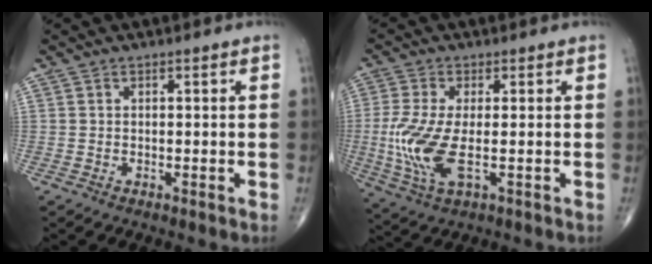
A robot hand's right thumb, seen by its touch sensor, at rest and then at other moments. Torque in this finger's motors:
{"motor_torque": [0.32, 0.30, 0.58, 0.26, 0.44]}